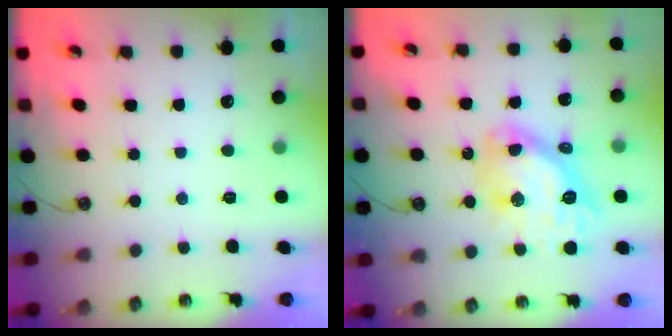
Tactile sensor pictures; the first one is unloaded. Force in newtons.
{"total": 14.9, "press": 14.8, "slide": 1.6}